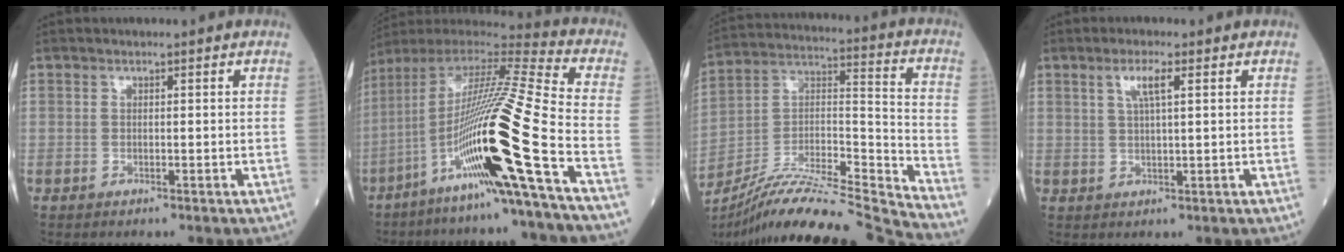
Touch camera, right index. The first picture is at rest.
{"total": 23.3, "force": [-9.2, -1.5, 21.4], "torque": [-0.401, -0.028, -0.175]}
{"total": 22.7, "force": [-21.1, -1.7, 8.4], "torque": [-0.164, 0.005, -0.354]}
{"total": 3.4, "force": [1.5, 0.2, 3.1], "torque": [-0.062, 0.004, 0.029]}